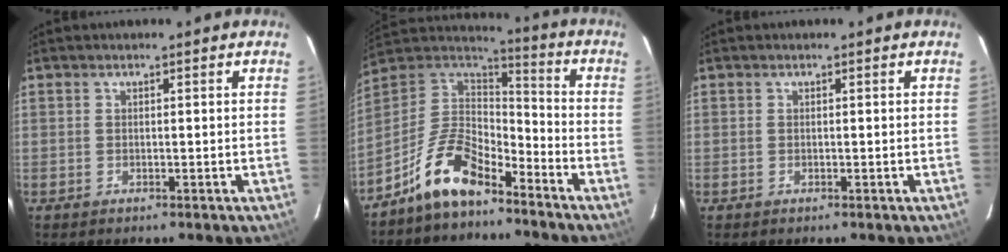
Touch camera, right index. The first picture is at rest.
{"total": 13.5, "force": [-9.6, 5.5, 7.8], "torque": [-0.176, 0.018, -0.185]}
{"total": 0.0}